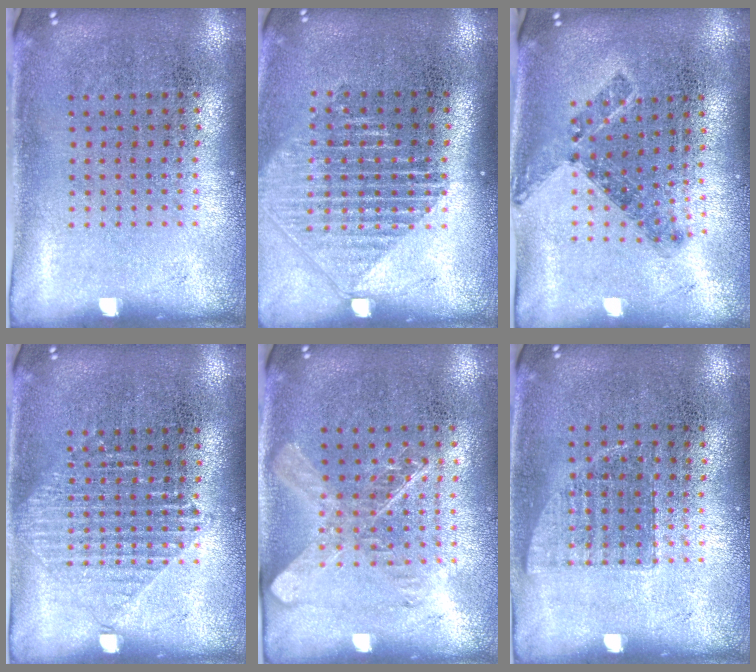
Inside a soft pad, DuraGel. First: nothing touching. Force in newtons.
{"total": 1.4, "press": 1.2, "slide": 0.7}
{"total": 0.8, "press": 0.8, "slide": 0.3}
{"total": 1.5, "press": 1.5, "slide": 0.3}
{"total": 1.5, "press": 1.3, "slide": 0.7}
{"total": 0.7, "press": 0.7, "slide": 0.2}